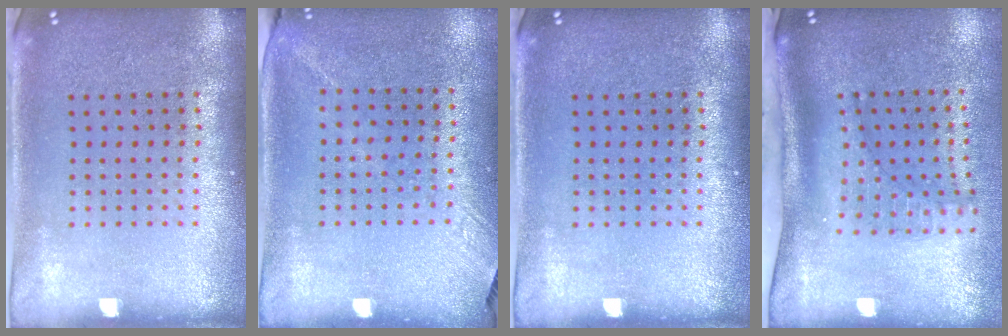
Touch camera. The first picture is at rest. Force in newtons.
{"total": 1.4, "press": 1.0, "slide": 0.9}
{"total": 0.0}
{"total": 2.1, "press": 1.5, "slide": 1.5}